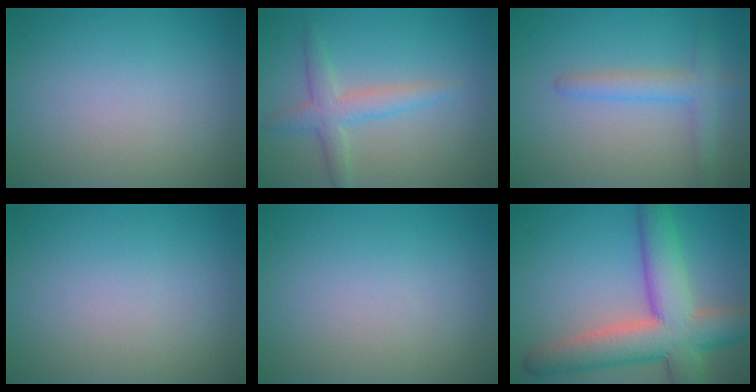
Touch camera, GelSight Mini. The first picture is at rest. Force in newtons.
{"total": 3.0, "press": 3.0, "slide": 0.1}
{"total": 2.8, "press": 2.8, "slide": 0.2}
{"total": 0.0}
{"total": 0.0}
{"total": 9.8, "press": 9.8, "slide": 0.8}